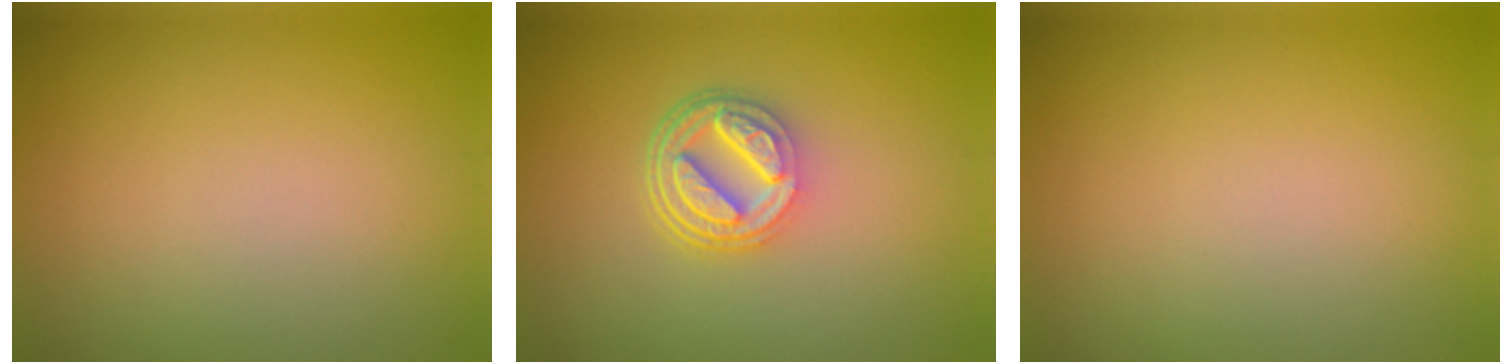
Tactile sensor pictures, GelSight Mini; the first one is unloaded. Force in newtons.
{"total": 5.2, "press": 3.9, "slide": 3.5}
{"total": 0.0}